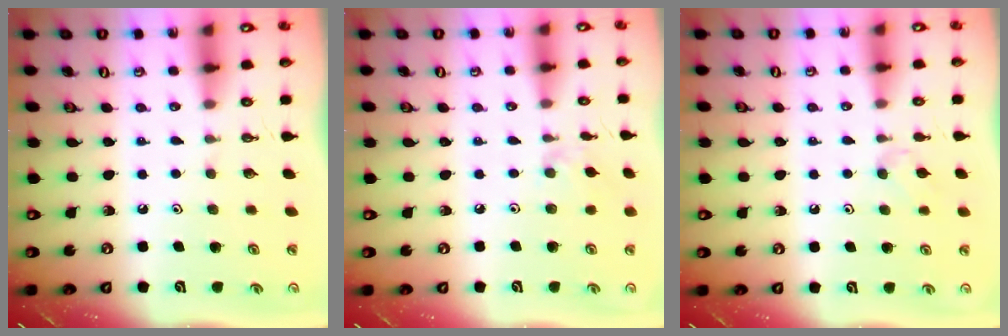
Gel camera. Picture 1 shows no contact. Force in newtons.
{"total": 2.9, "press": 2.8, "slide": 0.5}
{"total": 4.1, "press": 4.0, "slide": 0.9}